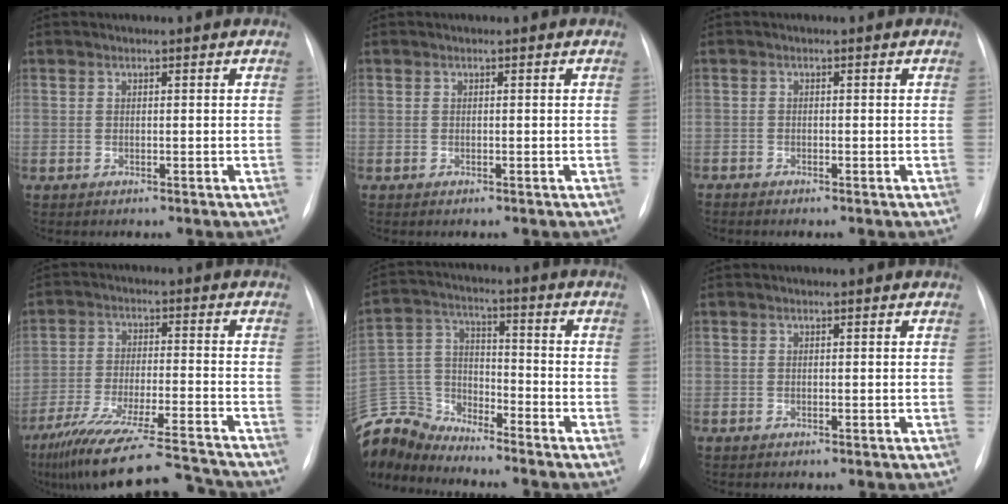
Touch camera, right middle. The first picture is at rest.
{"total": 0.0}
{"total": 0.6, "force": [-0.6, 0.0, 0.1], "torque": [0.001, 0.000, -0.011]}
{"total": 19.0, "force": [-17.0, 0.7, 8.3], "torque": [-0.143, -0.024, -0.268]}
{"total": 12.0, "force": [-11.8, 1.9, 0.3], "torque": [-0.015, 0.038, -0.235]}
{"total": 0.0}